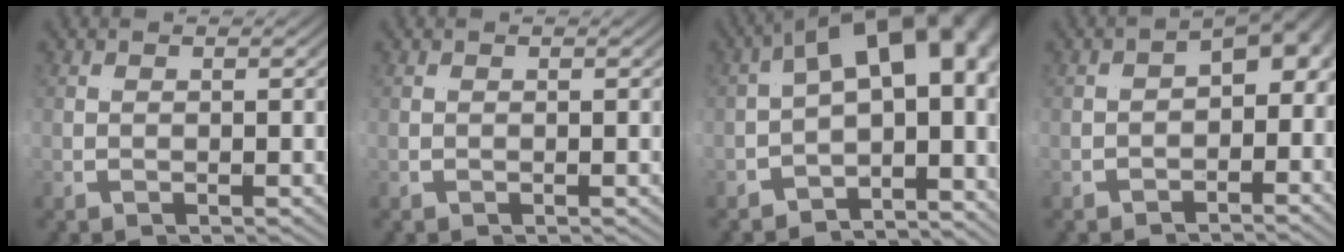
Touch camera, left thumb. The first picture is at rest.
{"total": 0.0}
{"total": 10.1, "force": [-0.2, 5.5, 8.5], "torque": [-0.113, 0.013, -0.022]}
{"total": 5.3, "force": [-0.7, 3.8, 3.6], "torque": [-0.054, 0.006, -0.018]}